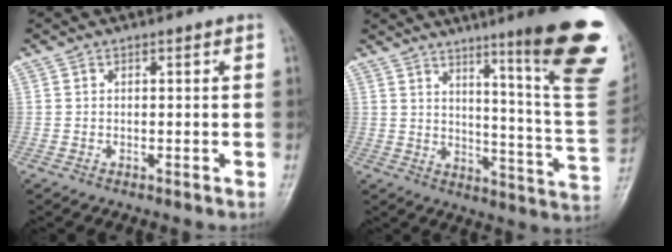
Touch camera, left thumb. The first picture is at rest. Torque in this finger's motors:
{"motor_torque": [2.37, 0.74, 1.74, -1.03, 0.37]}